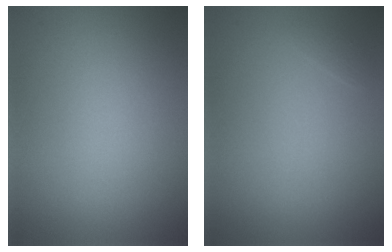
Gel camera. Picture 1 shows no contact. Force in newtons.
{"total": 0.5, "press": 0.5, "slide": 0.1}